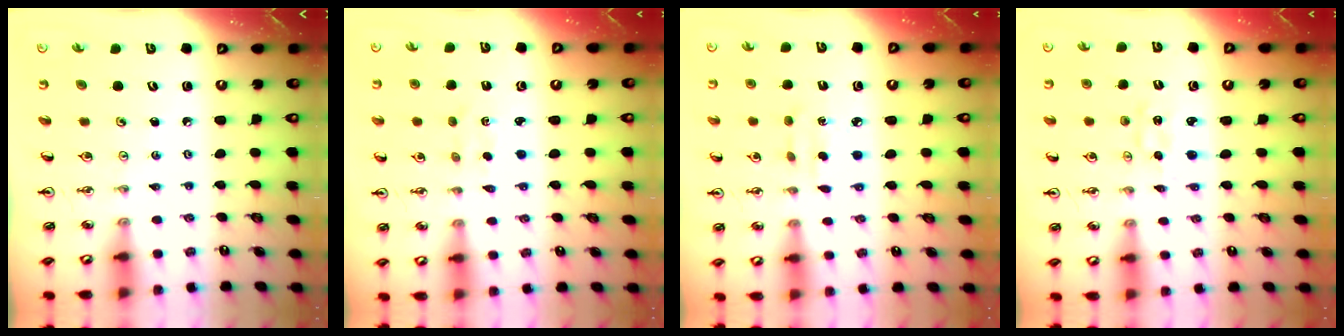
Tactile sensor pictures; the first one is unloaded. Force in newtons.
{"total": 1.8, "press": 1.6, "slide": 0.7}
{"total": 2.9, "press": 2.8, "slide": 0.6}
{"total": 1.2, "press": 1.2, "slide": 0.3}